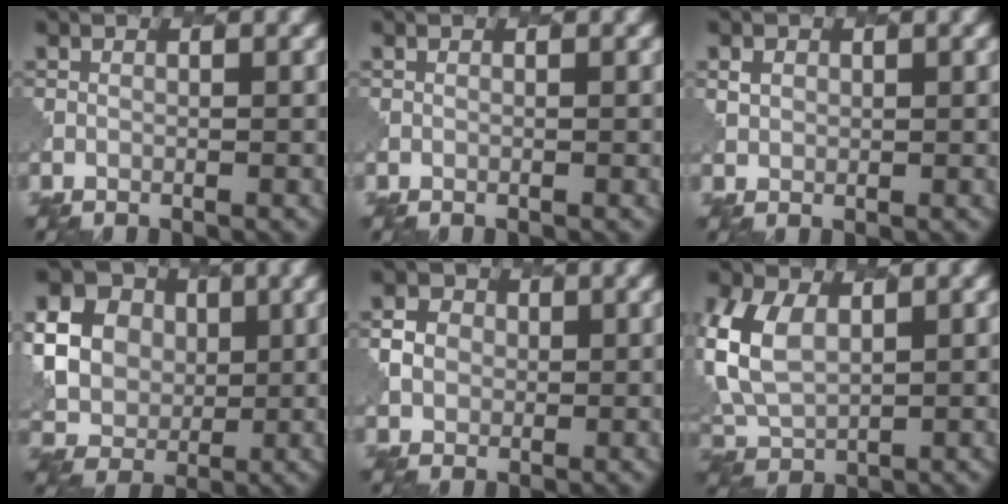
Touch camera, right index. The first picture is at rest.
{"total": 0.0}
{"total": 1.1, "force": [0.7, 0.9, -0.1], "torque": [-0.001, 0.002, 0.010]}
{"total": 9.3, "force": [1.9, 7.9, 4.5], "torque": [-0.123, 0.022, 0.020]}
{"total": 2.0, "force": [0.3, 1.9, 0.4], "torque": [-0.005, 0.002, 0.004]}
{"total": 6.1, "force": [1.6, 3.9, 4.4], "torque": [-0.118, 0.008, 0.027]}